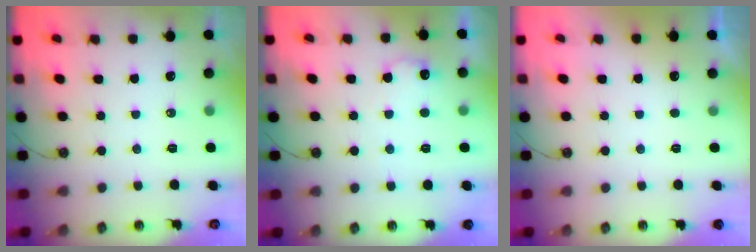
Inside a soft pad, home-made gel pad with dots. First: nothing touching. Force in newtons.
{"total": 7.4, "press": 7.4, "slide": 0.5}
{"total": 0.7, "press": 0.2, "slide": 0.7}